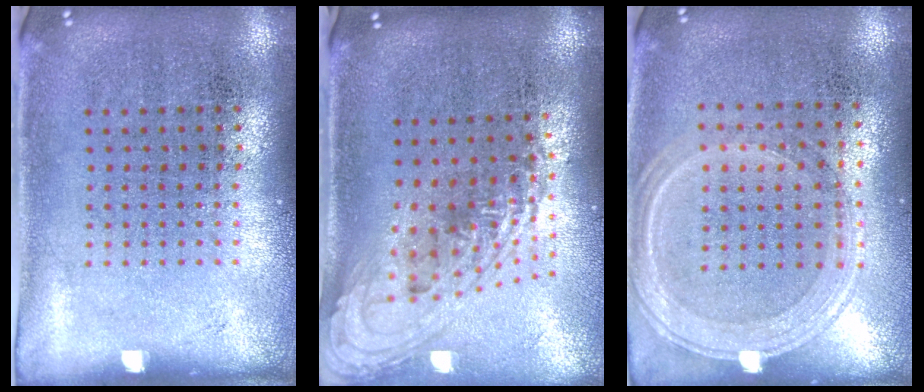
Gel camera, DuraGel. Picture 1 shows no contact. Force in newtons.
{"total": 1.9, "press": 1.5, "slide": 1.2}
{"total": 1.2, "press": 1.2, "slide": 0.4}